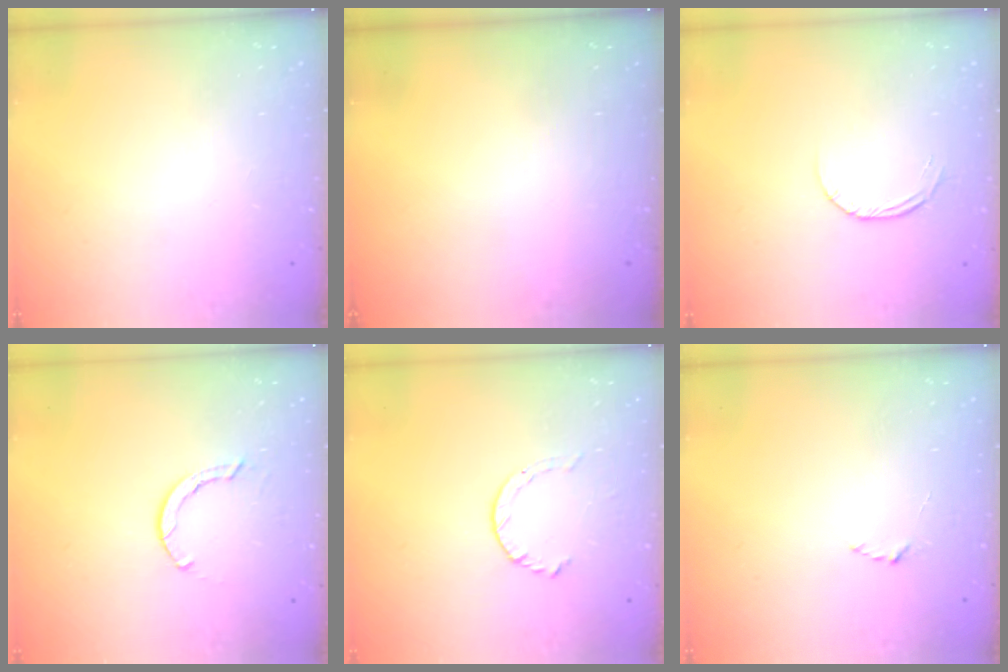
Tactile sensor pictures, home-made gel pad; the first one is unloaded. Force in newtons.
{"total": 0.0}
{"total": 3.5, "press": 3.5, "slide": 0.3}
{"total": 2.3, "press": 2.3, "slide": 0.1}
{"total": 3.4, "press": 3.4, "slide": 0.5}
{"total": 2.2, "press": 2.1, "slide": 0.3}